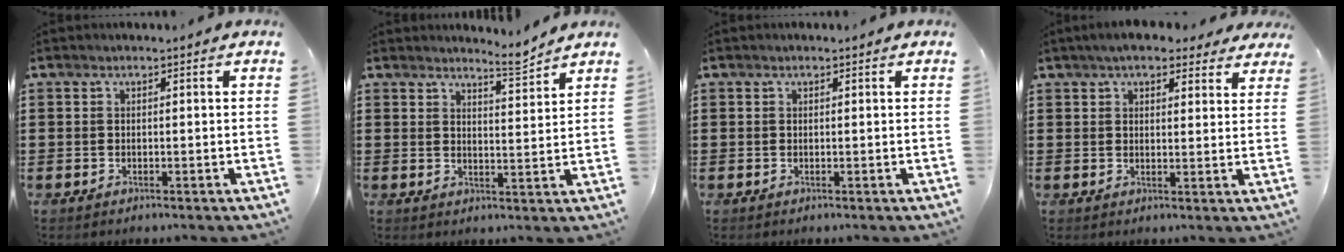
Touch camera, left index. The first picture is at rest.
{"total": 4.8, "force": [4.4, 0.1, 1.9], "torque": [-0.033, -0.020, 0.075]}
{"total": 0.0}
{"total": 5.2, "force": [4.4, 1.6, 2.2], "torque": [-0.048, 0.000, 0.079]}